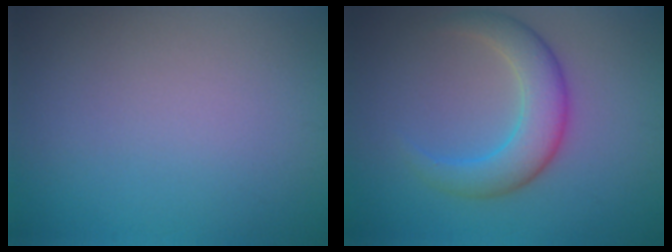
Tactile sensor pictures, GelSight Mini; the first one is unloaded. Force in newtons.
{"total": 4.5, "press": 4.5, "slide": 0.2}